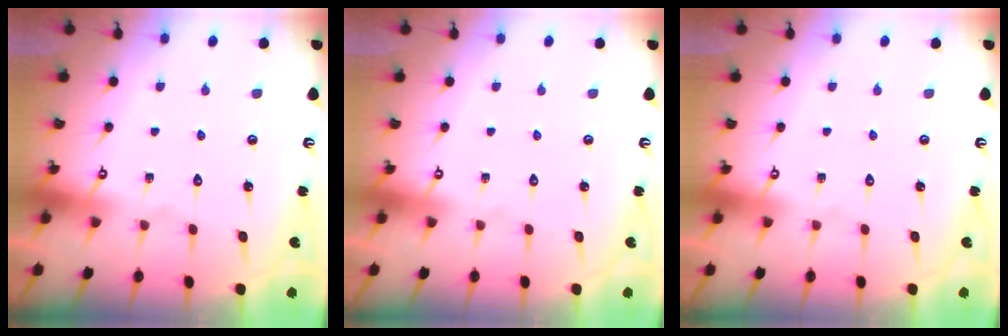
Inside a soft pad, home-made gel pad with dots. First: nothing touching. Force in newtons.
{"total": 0.0}
{"total": 0.0}